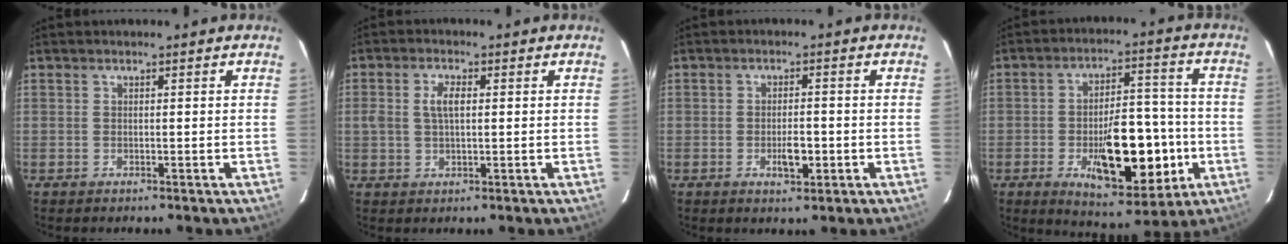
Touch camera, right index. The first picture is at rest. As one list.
[{"total": 3.8, "force": [0.6, 1.8, 3.3], "torque": [-0.064, 0.006, 0.013]}, {"total": 4.0, "force": [-1.3, 1.7, 3.4], "torque": [-0.062, -0.003, -0.019]}, {"total": 17.3, "force": [-5.2, 7.8, 14.5], "torque": [-0.233, 0.007, -0.062]}]